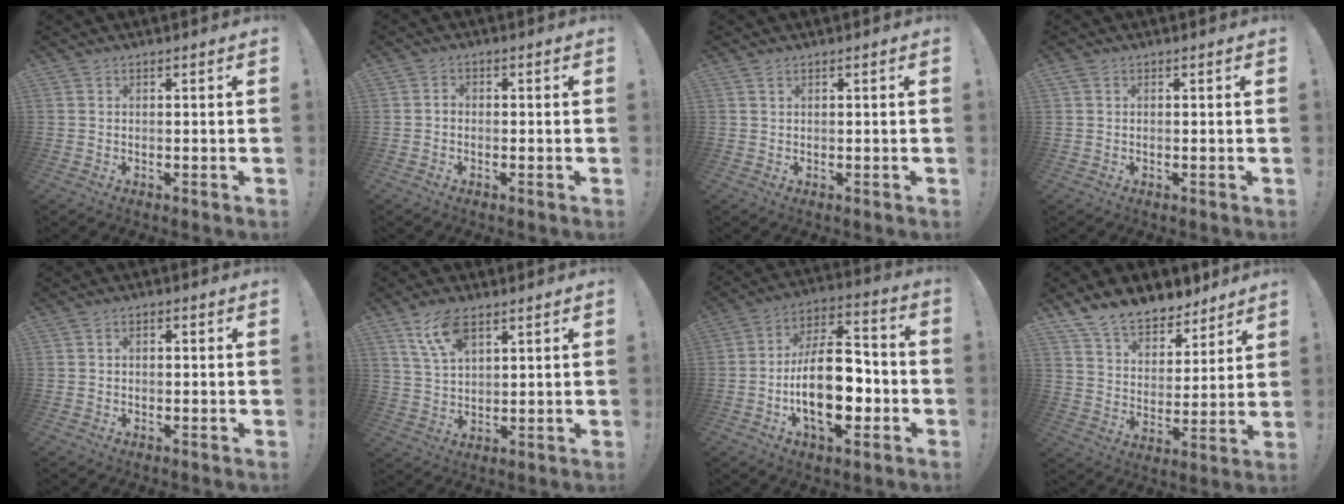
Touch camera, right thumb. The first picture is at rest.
{"total": 1.4, "force": [-0.9, 0.8, 0.7], "torque": [-0.010, 0.007, -0.017]}
{"total": 0.9, "force": [0.6, 0.2, 0.6], "torque": [-0.012, 0.000, 0.011]}
{"total": 0.8, "force": [0.3, 0.6, 0.4], "torque": [-0.010, 0.004, 0.005]}
{"total": 1.3, "force": [-0.6, 0.9, 0.8], "torque": [-0.021, 0.008, -0.010]}
{"total": 9.4, "force": [5.6, 4.5, 6.1], "torque": [-0.107, -0.017, 0.106]}
{"total": 21.0, "force": [-4.6, 10.7, 17.4], "torque": [-0.312, 0.019, -0.076]}
{"total": 11.7, "force": [9.9, 5.4, 2.9], "torque": [-0.058, -0.080, 0.186]}